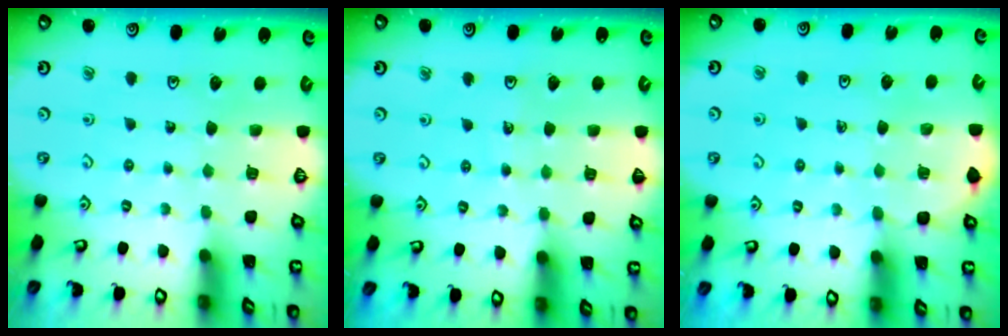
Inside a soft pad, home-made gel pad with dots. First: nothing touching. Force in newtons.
{"total": 3.0, "press": 3.0, "slide": 0.3}
{"total": 5.2, "press": 4.7, "slide": 2.1}